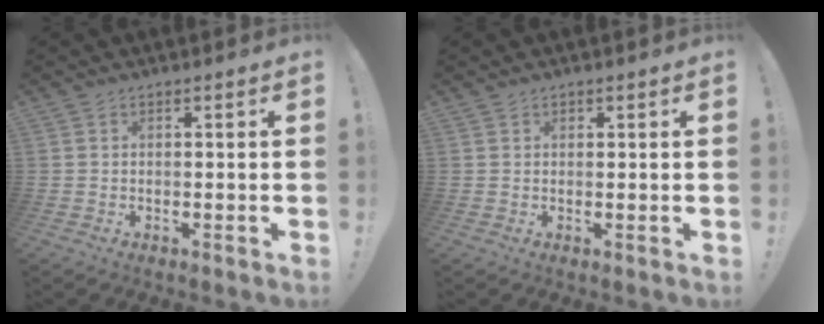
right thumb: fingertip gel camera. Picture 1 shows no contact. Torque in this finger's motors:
{"motor_torque": [0.11, 0.06, 0.08, -0.15, 0.00]}